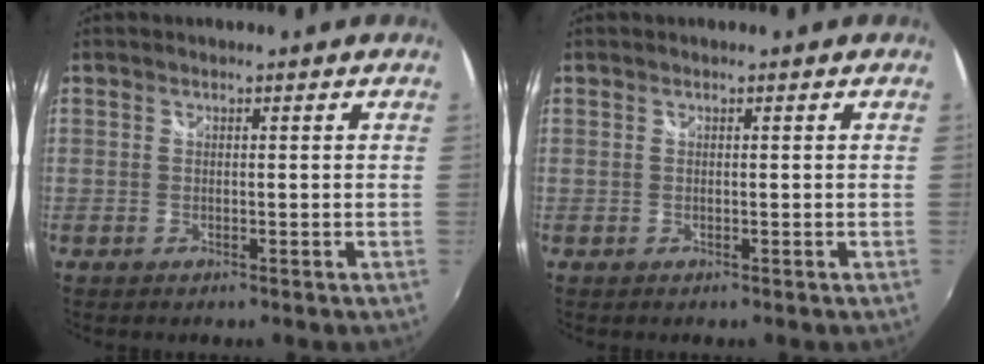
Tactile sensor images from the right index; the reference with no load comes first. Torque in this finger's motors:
{"motor_torque": [0.15, 0.16, 0.00, 0.00]}